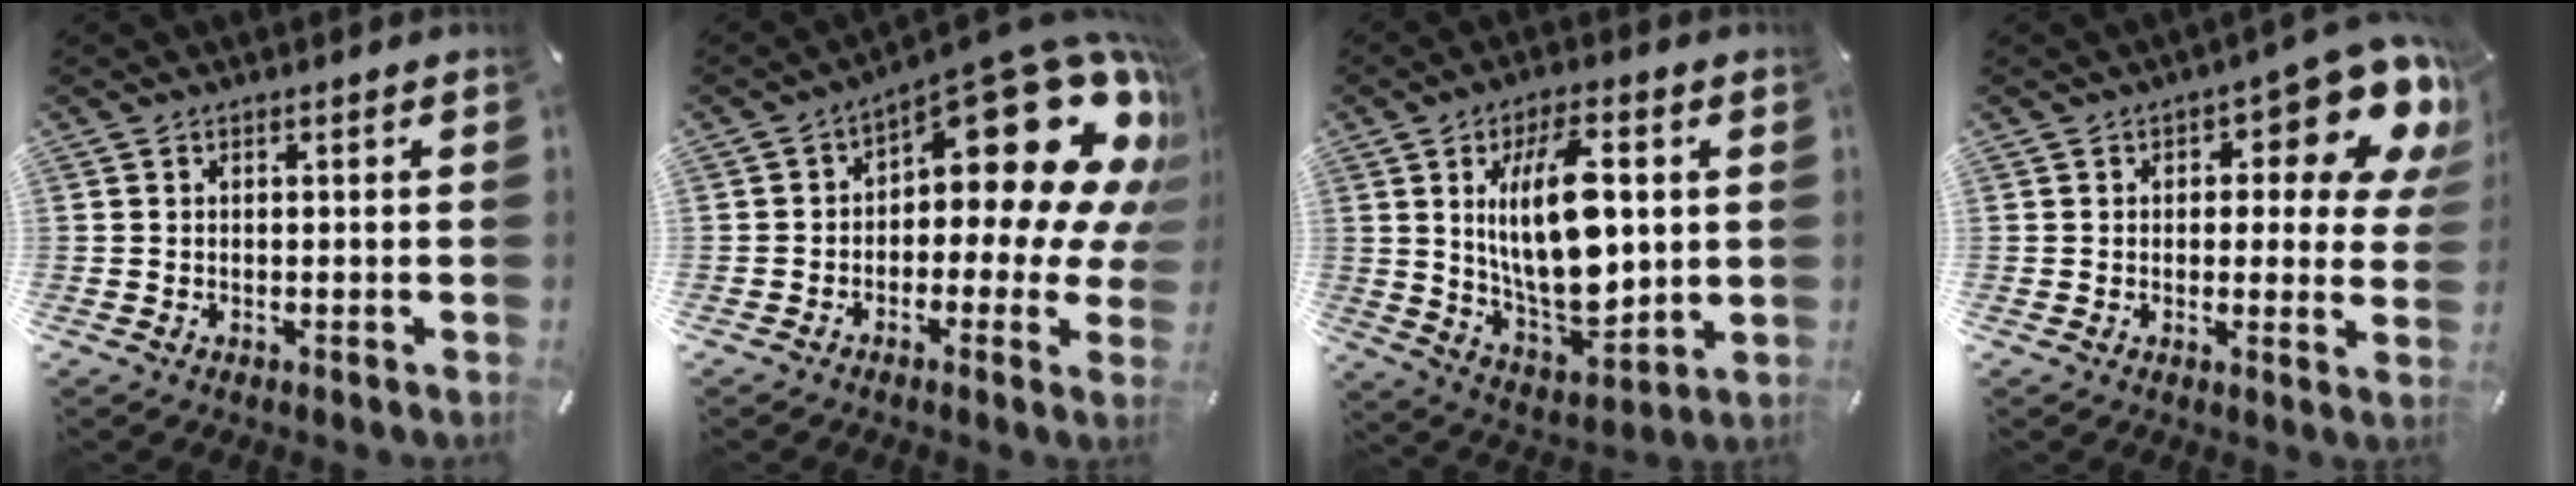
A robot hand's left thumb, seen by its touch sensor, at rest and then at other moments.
{"total": 22.7, "force": [10.5, 10.0, 17.5], "torque": [-0.219, -0.086, 0.174]}
{"total": 18.9, "force": [3.9, 9.4, 15.9], "torque": [-0.290, -0.020, 0.059]}
{"total": 14.2, "force": [7.3, 6.1, 10.6], "torque": [-0.122, -0.061, 0.118]}